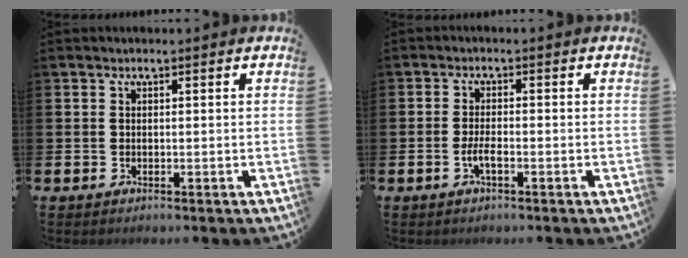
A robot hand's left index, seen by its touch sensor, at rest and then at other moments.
{"total": 2.2, "force": [-0.9, 0.5, 1.9], "torque": [-0.040, 0.005, -0.016]}